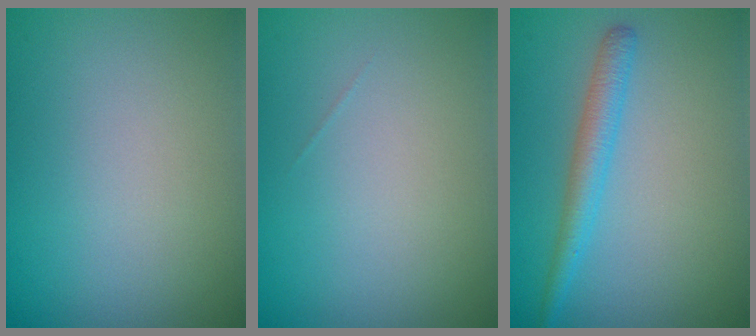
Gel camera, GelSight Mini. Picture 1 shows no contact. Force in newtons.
{"total": 0.0}
{"total": 2.6, "press": 2.6, "slide": 0.1}